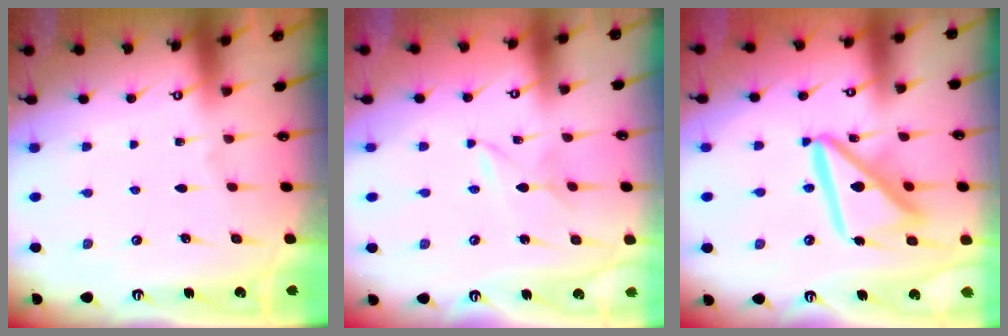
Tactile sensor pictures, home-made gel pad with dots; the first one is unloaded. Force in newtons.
{"total": 1.8, "press": 1.7, "slide": 0.3}
{"total": 14.5, "press": 14.4, "slide": 1.7}